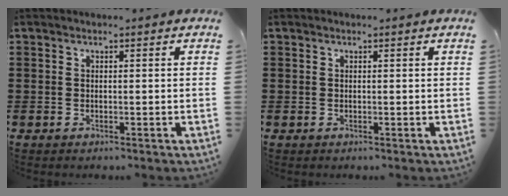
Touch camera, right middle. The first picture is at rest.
{"total": 0.0}